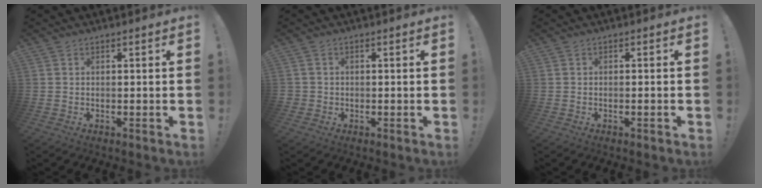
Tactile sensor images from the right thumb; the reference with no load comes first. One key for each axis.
{"total": 1.5, "fx": -0.2, "fy": 1.4, "fz": 0.3, "tx": -0.013, "ty": 0.006, "tz": -0.002}
{"total": 1.1, "fx": -0.7, "fy": -0.1, "fz": 0.7, "tx": -0.016, "ty": 0.002, "tz": -0.013}